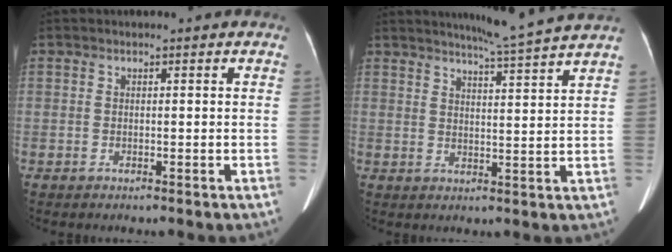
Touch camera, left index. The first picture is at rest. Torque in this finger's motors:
{"motor_torque": [-0.35, -1.07, 0.01, 0.06]}